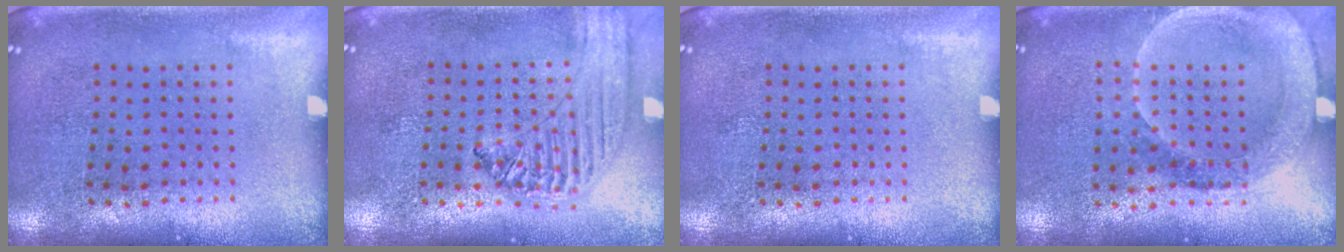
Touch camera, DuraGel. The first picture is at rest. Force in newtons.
{"total": 1.2, "press": 1.2, "slide": 0.2}
{"total": 0.0}
{"total": 1.8, "press": 1.6, "slide": 0.8}